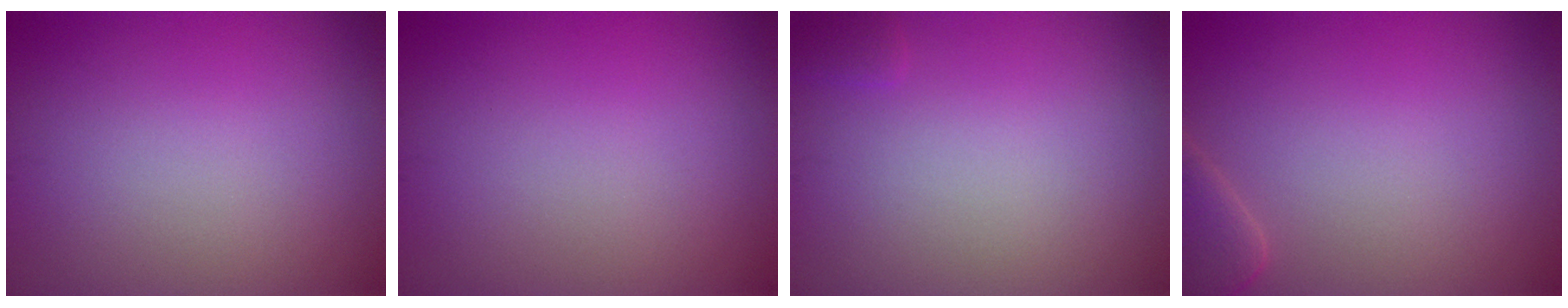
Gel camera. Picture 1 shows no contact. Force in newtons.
{"total": 0.0}
{"total": 0.7, "press": 0.7, "slide": 0.1}
{"total": 2.3, "press": 2.3, "slide": 0.3}